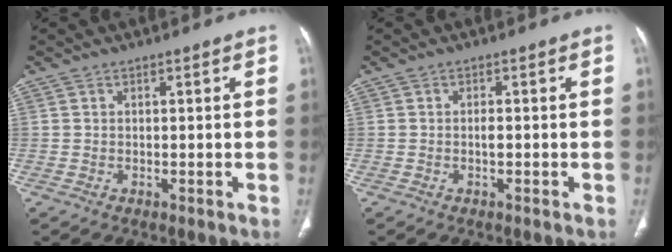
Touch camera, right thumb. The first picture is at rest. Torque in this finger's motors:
{"motor_torque": [0.17, 0.01, 0.32, 0.16, 0.02]}